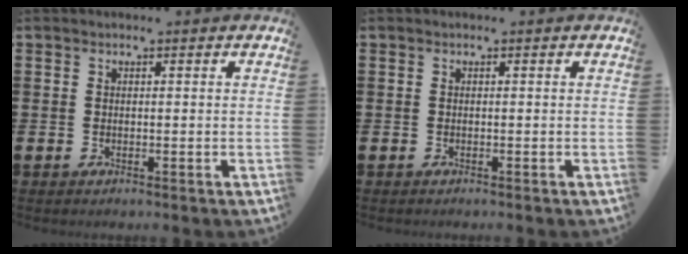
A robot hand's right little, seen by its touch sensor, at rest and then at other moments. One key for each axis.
{"total": 0.0}